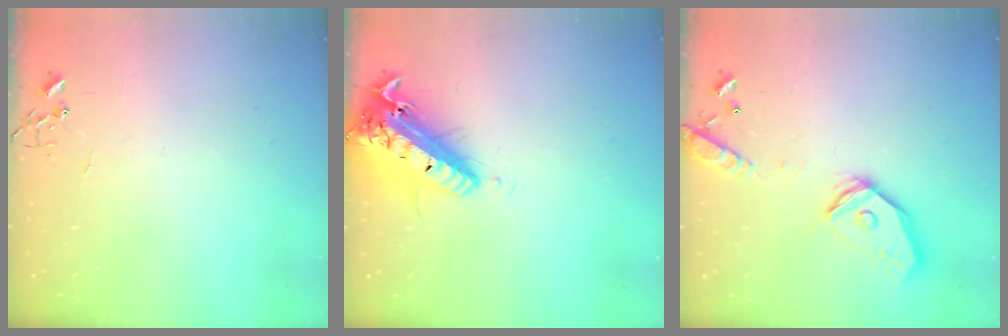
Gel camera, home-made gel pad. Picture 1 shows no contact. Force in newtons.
{"total": 21.3, "press": 20.9, "slide": 4.2}
{"total": 17.6, "press": 17.4, "slide": 2.7}